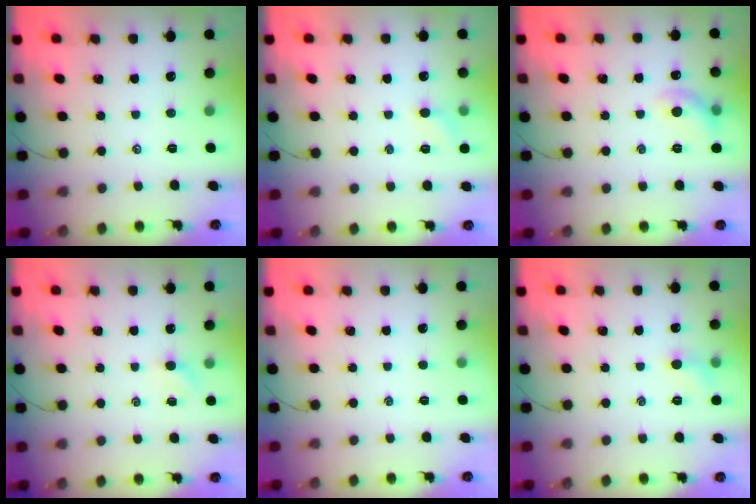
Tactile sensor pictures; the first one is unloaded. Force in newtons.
{"total": 5.2, "press": 5.0, "slide": 1.5}
{"total": 6.8, "press": 6.7, "slide": 1.2}
{"total": 2.5, "press": 2.4, "slide": 0.8}
{"total": 0.0}
{"total": 5.5, "press": 5.2, "slide": 1.7}